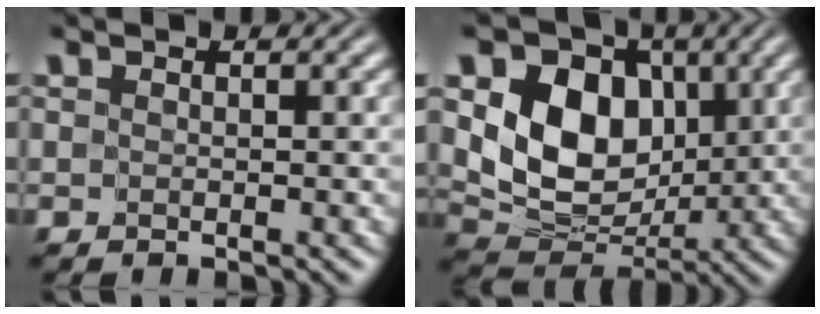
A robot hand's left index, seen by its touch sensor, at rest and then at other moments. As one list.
[{"total": 8.5, "force": [1.2, 6.5, 5.3], "torque": [-0.103, -0.015, 0.024]}]